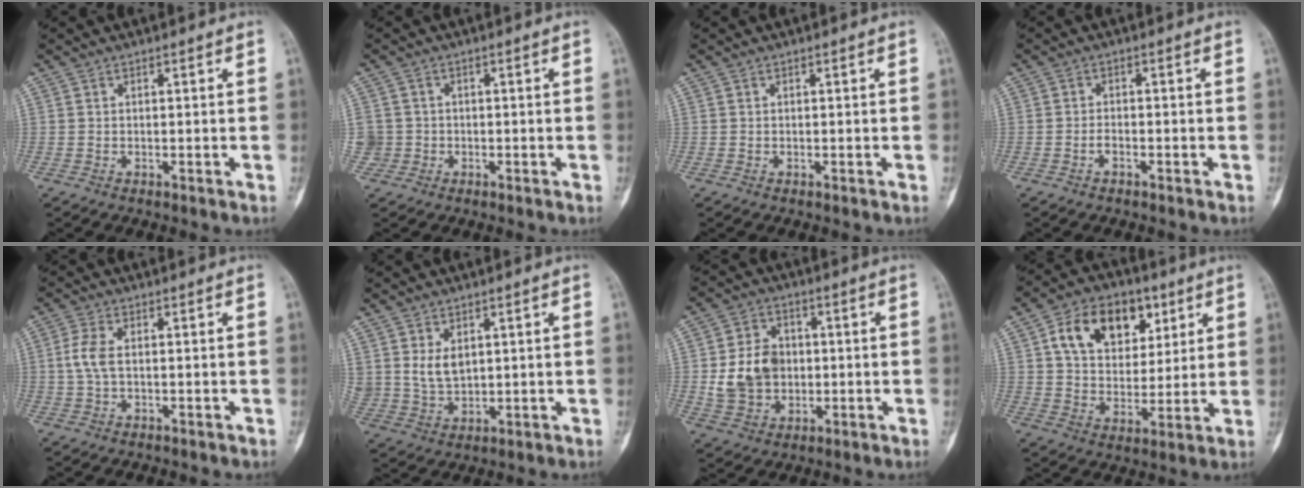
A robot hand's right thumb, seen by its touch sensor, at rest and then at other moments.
{"total": 2.9, "force": [-0.5, 2.8, -0.2], "torque": [0.024, 0.013, -0.013]}
{"total": 0.0}
{"total": 1.5, "force": [-0.9, 0.8, 1.0], "torque": [-0.021, 0.008, -0.018]}
{"total": 4.0, "force": [0.0, 2.1, 3.4], "torque": [-0.084, 0.008, -0.004]}
{"total": 5.5, "force": [1.8, 3.8, 3.6], "torque": [-0.052, -0.011, 0.049]}
{"total": 10.8, "force": [-0.2, 8.8, 6.2], "torque": [-0.085, 0.011, 0.001]}
{"total": 15.4, "force": [6.2, 10.6, 9.4], "torque": [-0.120, -0.009, 0.106]}